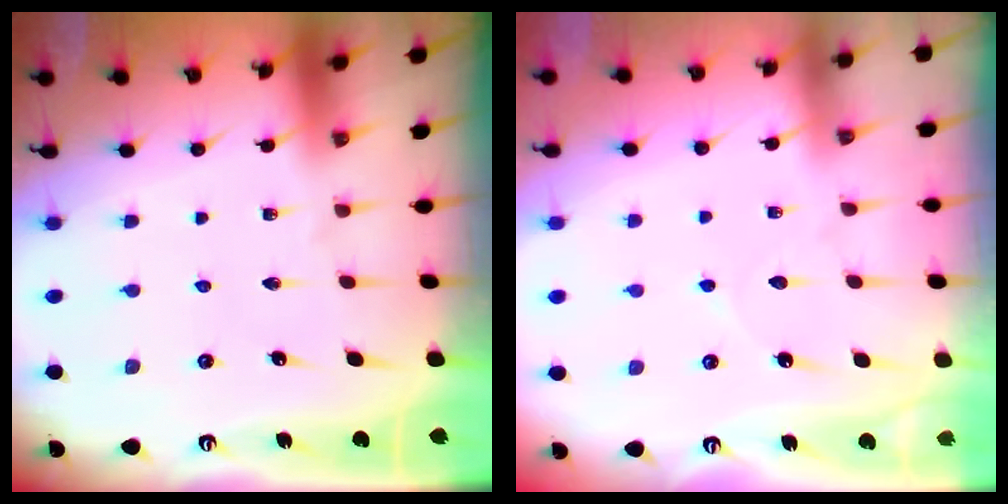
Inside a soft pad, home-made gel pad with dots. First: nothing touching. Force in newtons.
{"total": 4.2, "press": 4.2, "slide": 0.5}